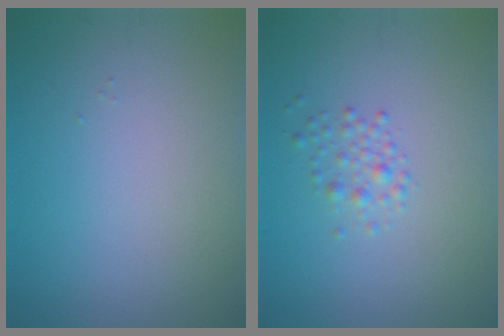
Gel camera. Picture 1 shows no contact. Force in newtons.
{"total": 1.4, "press": 1.4, "slide": 0.0}